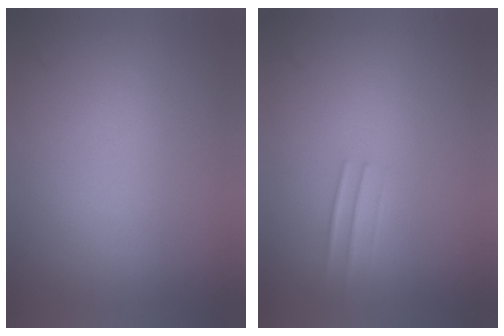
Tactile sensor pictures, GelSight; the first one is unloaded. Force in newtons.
{"total": 1.8}